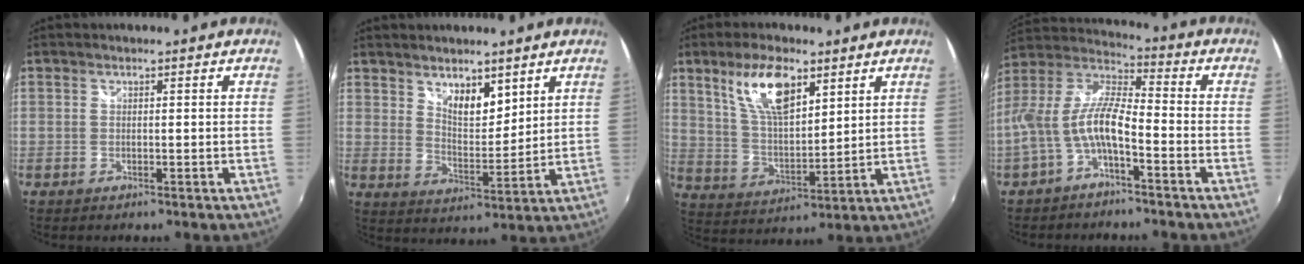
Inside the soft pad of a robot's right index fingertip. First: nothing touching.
{"total": 7.1, "force": [4.9, 3.3, 4.0], "torque": [-0.052, 0.000, 0.086]}
{"total": 12.2, "force": [6.7, 4.7, 9.0], "torque": [-0.165, 0.009, 0.134]}
{"total": 11.1, "force": [-4.2, 3.3, 9.8], "torque": [-0.209, 0.010, -0.080]}